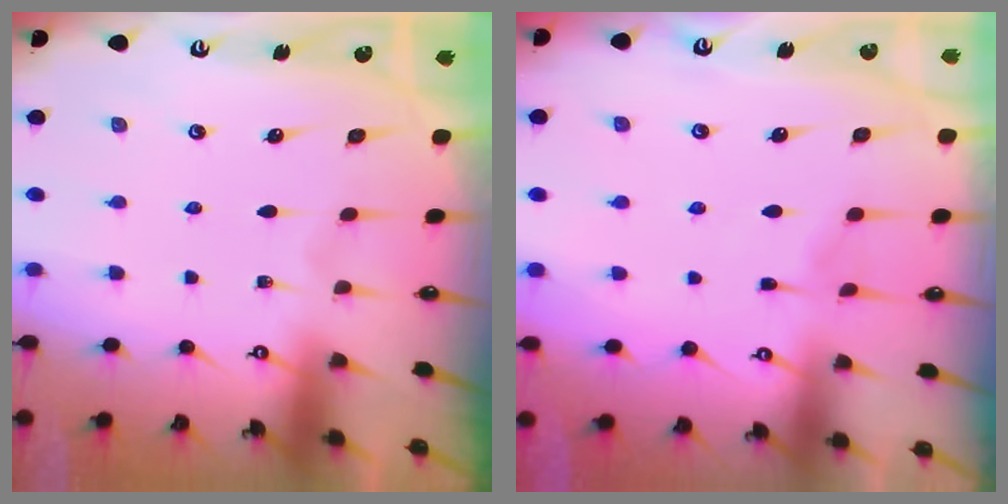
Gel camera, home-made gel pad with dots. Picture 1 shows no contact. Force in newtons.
{"total": 2.8, "press": 2.7, "slide": 0.3}